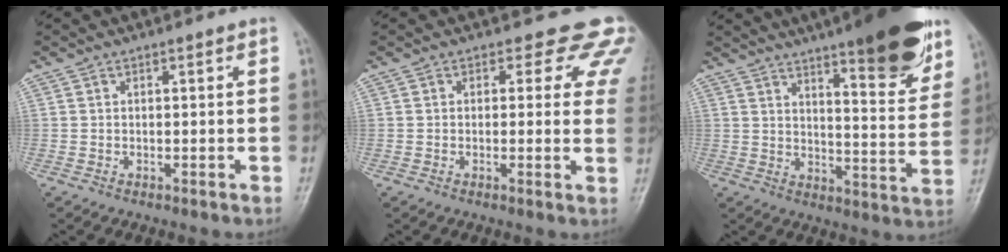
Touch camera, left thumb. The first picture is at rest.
{"total": 8.1, "force": [5.4, 5.0, 3.4], "torque": [0.010, -0.015, 0.033]}
{"total": 18.9, "force": [12.7, 4.0, 13.4], "torque": [-0.146, -0.067, 0.179]}